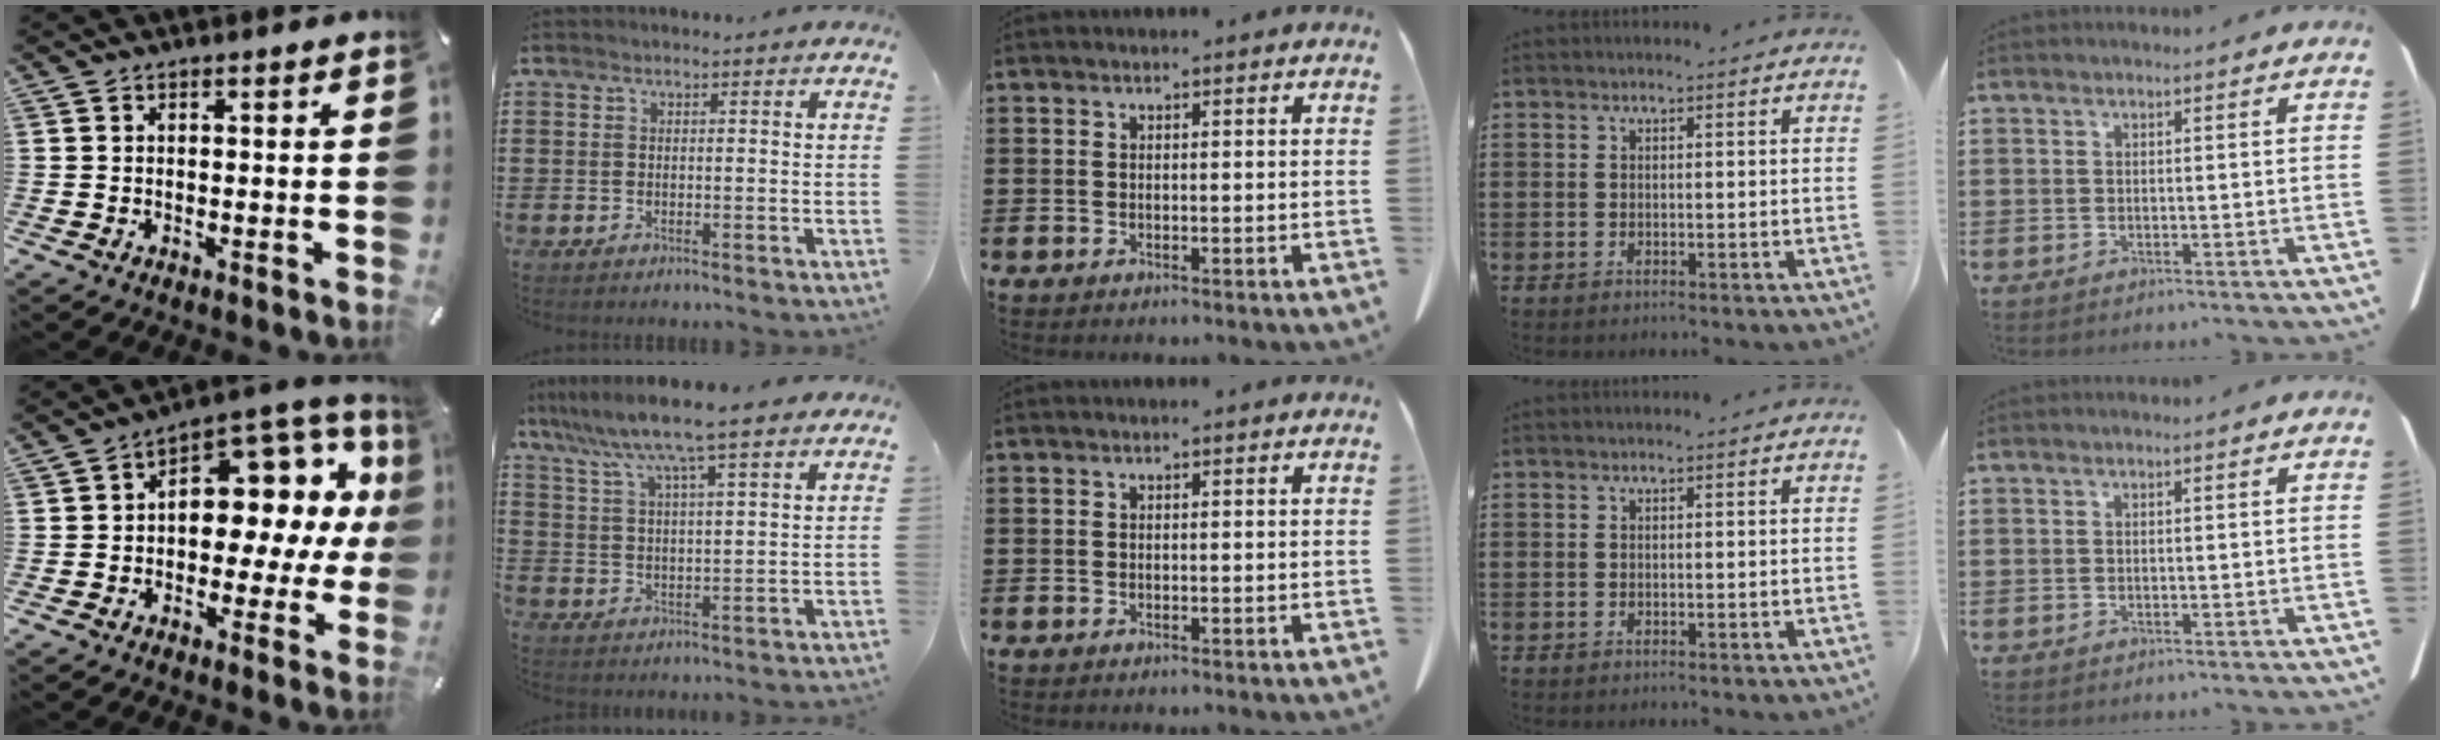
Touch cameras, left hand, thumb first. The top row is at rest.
{"thumb": {"total": 11.9, "force": [4.0, 7.8, 8.1], "torque": [-0.093, -0.055, 0.066]}, "index": {"total": 8.2, "force": [6.7, 0.2, 4.7], "torque": [-0.115, -0.025, 0.115]}}